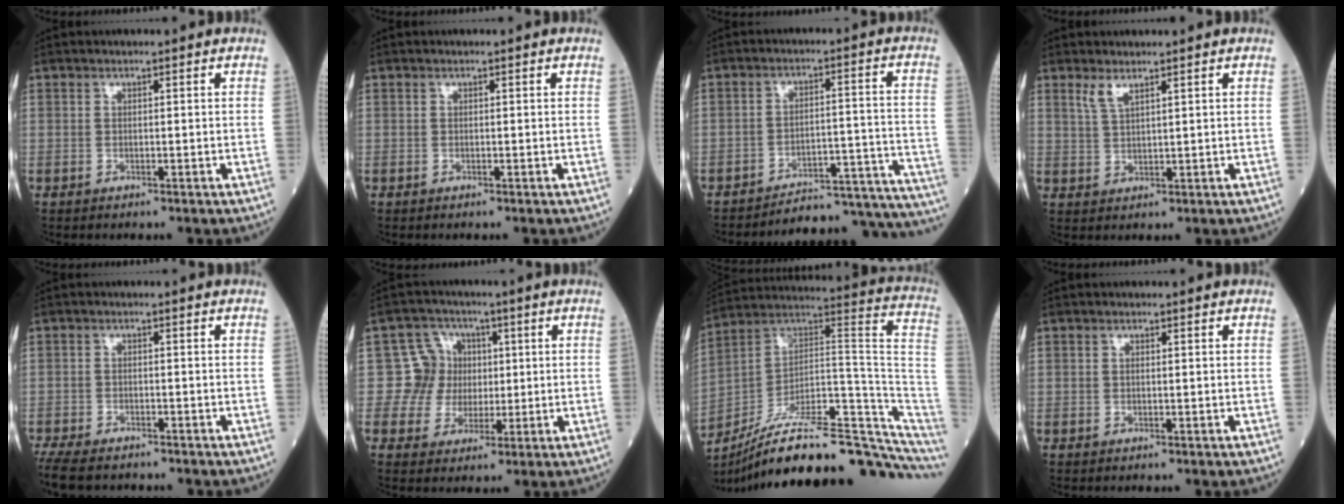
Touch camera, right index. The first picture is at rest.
{"total": 0.0}
{"total": 19.6, "force": [-19.5, 0.7, 2.3], "torque": [0.019, 0.033, -0.248]}
{"total": 2.2, "force": [1.6, 0.3, 1.5], "torque": [-0.038, -0.001, 0.038]}
{"total": 9.2, "force": [-7.8, 2.9, 3.9], "torque": [-0.078, -0.015, -0.124]}
{"total": 6.4, "force": [0.5, 6.4, 0.1], "torque": [0.012, 0.022, 0.007]}
{"total": 26.2, "force": [-19.4, 4.6, 16.9], "torque": [-0.187, 0.047, -0.297]}
{"total": 0.0}